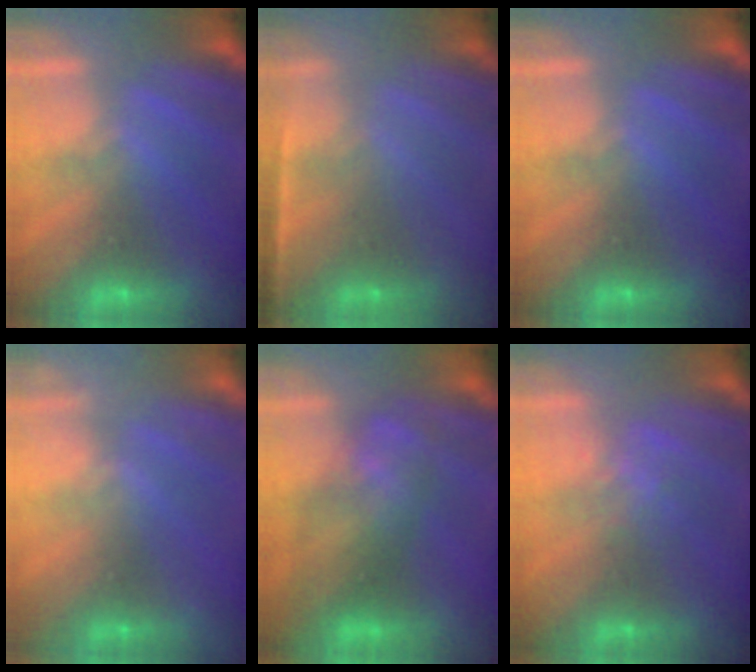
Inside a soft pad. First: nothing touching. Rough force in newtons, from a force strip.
{"total": 1.6}
{"total": 0.0}
{"total": 2.3}
{"total": 7.2}
{"total": 2.2}